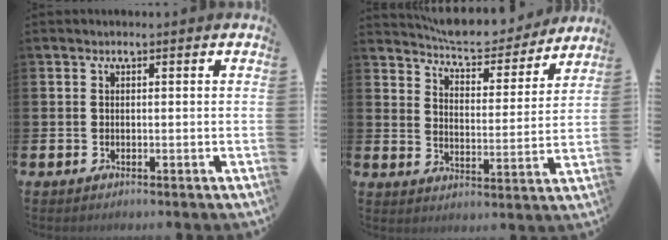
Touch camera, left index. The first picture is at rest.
{"total": 7.5, "force": [7.2, 1.1, 1.6], "torque": [-0.061, -0.051, 0.127]}